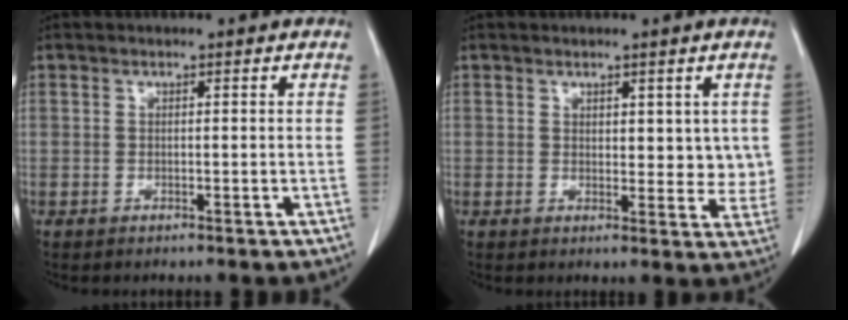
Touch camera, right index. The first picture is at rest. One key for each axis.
{"total": 4.8, "fx": 1.6, "fy": 2.7, "fz": 3.7, "tx": -0.027, "ty": -0.008, "tz": 0.022}